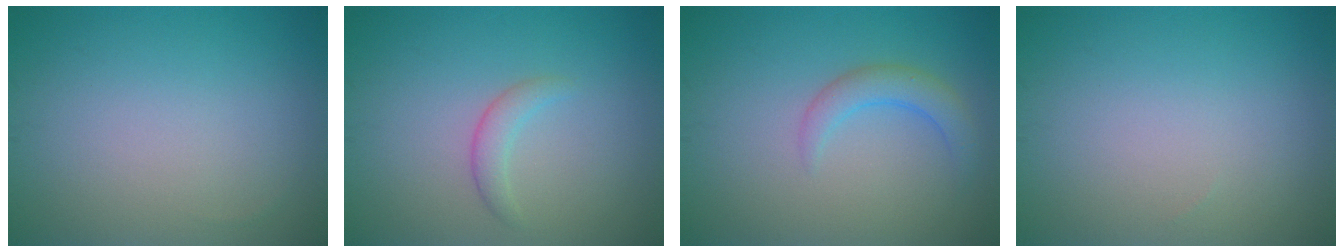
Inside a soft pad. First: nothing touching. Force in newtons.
{"total": 1.6, "press": 1.6, "slide": 0.2}
{"total": 2.4, "press": 2.4, "slide": 0.3}
{"total": 0.0}